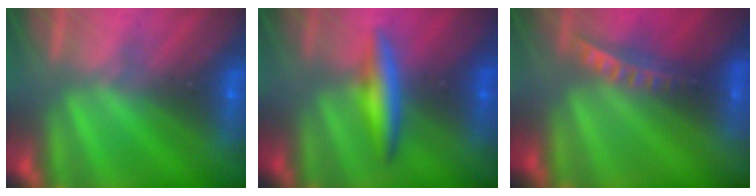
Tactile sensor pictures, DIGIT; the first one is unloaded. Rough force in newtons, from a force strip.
{"total": 2.6}
{"total": 5.7}